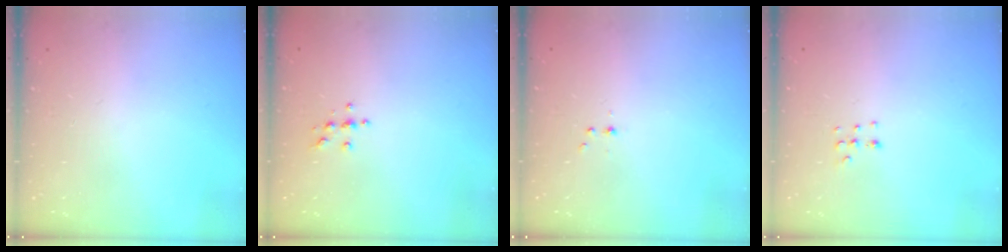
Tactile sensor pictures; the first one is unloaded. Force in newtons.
{"total": 3.7, "press": 3.7, "slide": 0.4}
{"total": 2.2, "press": 1.9, "slide": 1.0}
{"total": 3.9, "press": 3.8, "slide": 1.0}